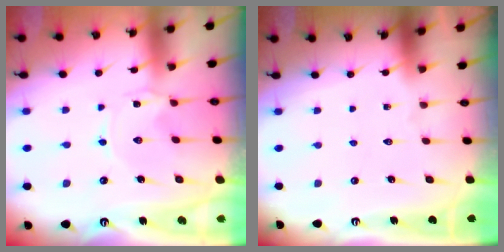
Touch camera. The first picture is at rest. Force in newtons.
{"total": 0.0}